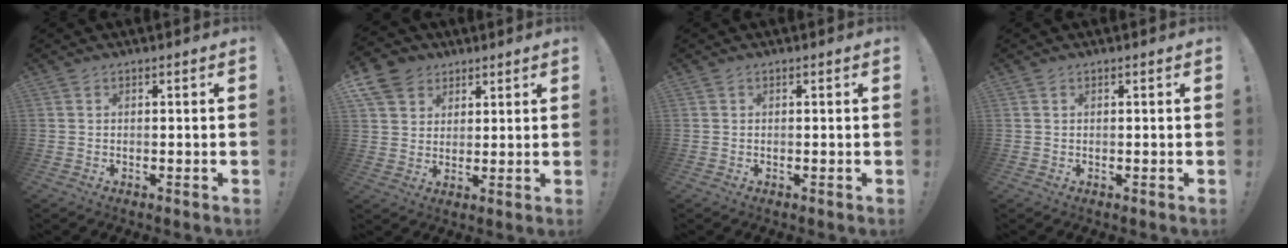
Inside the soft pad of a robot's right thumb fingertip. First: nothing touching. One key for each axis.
{"total": 9.0, "fx": 5.0, "fy": 7.0, "fz": 2.6, "tx": -0.043, "ty": -0.029, "tz": 0.101}
{"total": 0.0}
{"total": 0.0}